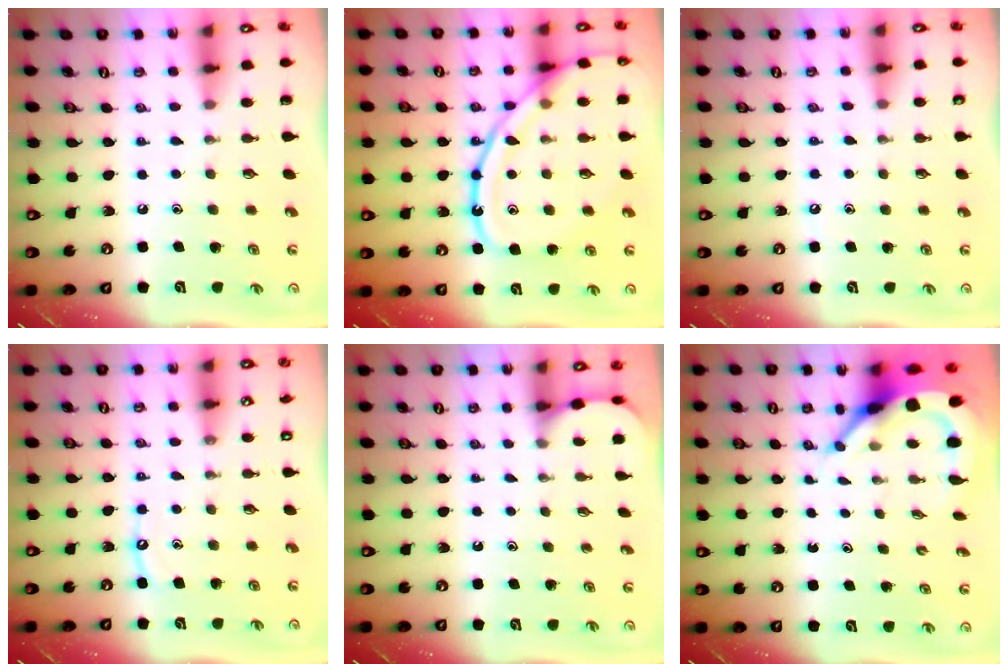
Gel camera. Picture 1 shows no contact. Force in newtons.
{"total": 19.4, "press": 19.3, "slide": 1.9}
{"total": 5.0, "press": 5.0, "slide": 0.6}
{"total": 5.6, "press": 5.6, "slide": 0.7}
{"total": 1.8, "press": 1.8, "slide": 0.1}
{"total": 7.7, "press": 7.7, "slide": 0.7}